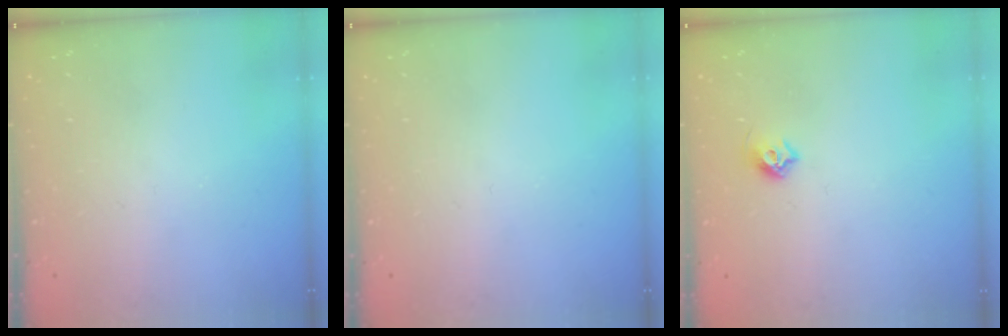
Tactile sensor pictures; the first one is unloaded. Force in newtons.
{"total": 0.0}
{"total": 5.5, "press": 5.3, "slide": 1.2}